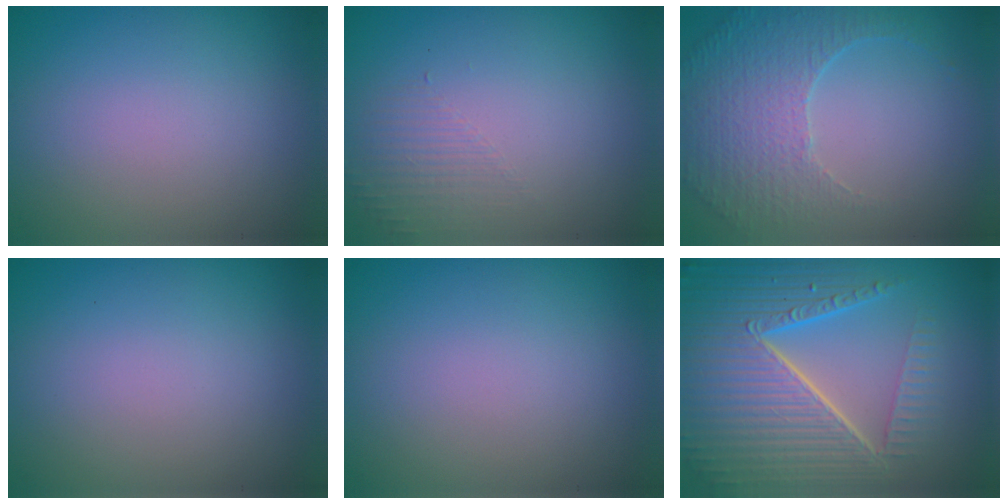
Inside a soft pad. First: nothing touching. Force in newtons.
{"total": 1.4, "press": 0.2, "slide": 1.4}
{"total": 5.3, "press": 3.7, "slide": 3.8}
{"total": 0.0}
{"total": 0.0}
{"total": 10.5, "press": 6.7, "slide": 8.1}